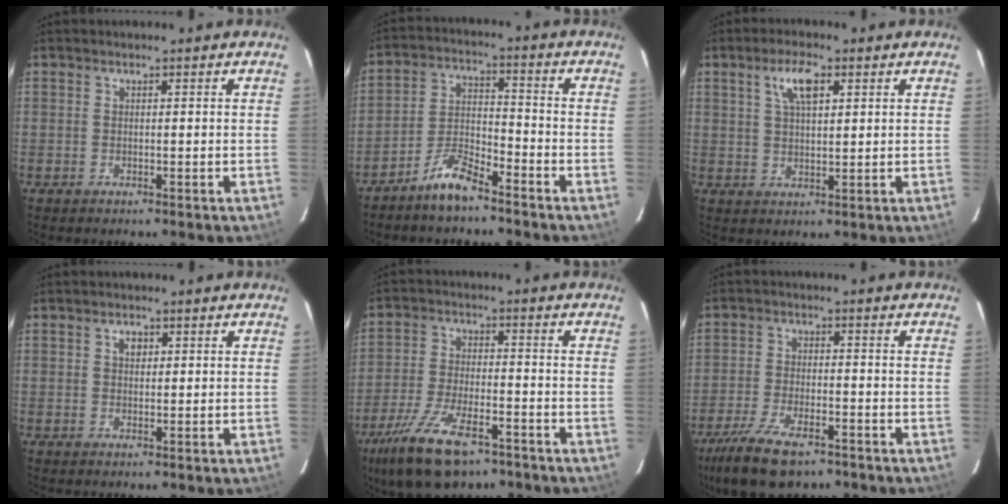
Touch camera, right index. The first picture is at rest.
{"total": 7.4, "force": [-6.1, 1.7, 3.8], "torque": [-0.087, 0.016, -0.118]}
{"total": 5.7, "force": [2.5, 2.1, 4.6], "torque": [-0.085, 0.010, 0.047]}
{"total": 1.8, "force": [0.6, 1.4, 1.0], "torque": [-0.015, 0.007, 0.009]}
{"total": 14.8, "force": [-9.8, 5.8, 9.4], "torque": [-0.209, -0.030, -0.177]}
{"total": 12.9, "force": [-9.0, 5.0, 7.7], "torque": [-0.181, -0.026, -0.164]}